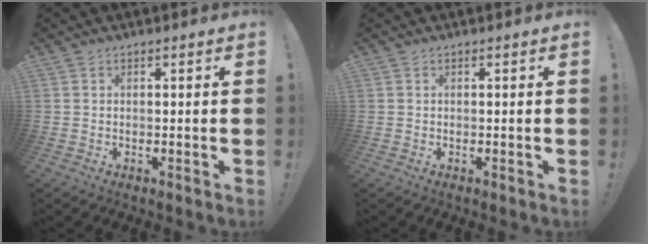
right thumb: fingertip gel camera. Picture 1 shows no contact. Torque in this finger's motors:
{"motor_torque": [0.06, -0.06, -0.16, 0.09, 0.05]}